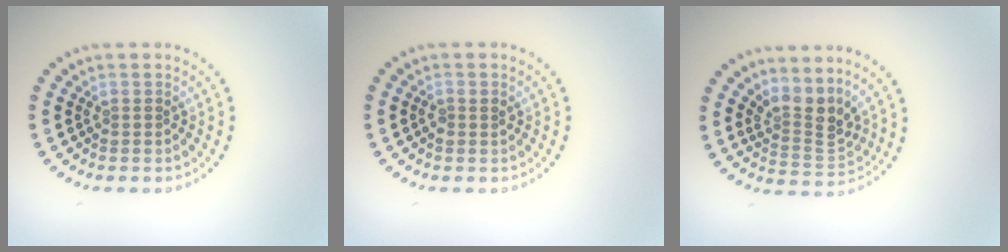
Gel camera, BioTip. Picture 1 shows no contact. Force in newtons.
{"total": 0.8, "press": 0.7, "slide": 0.2}
{"total": 3.1, "press": 2.2, "slide": 2.2}